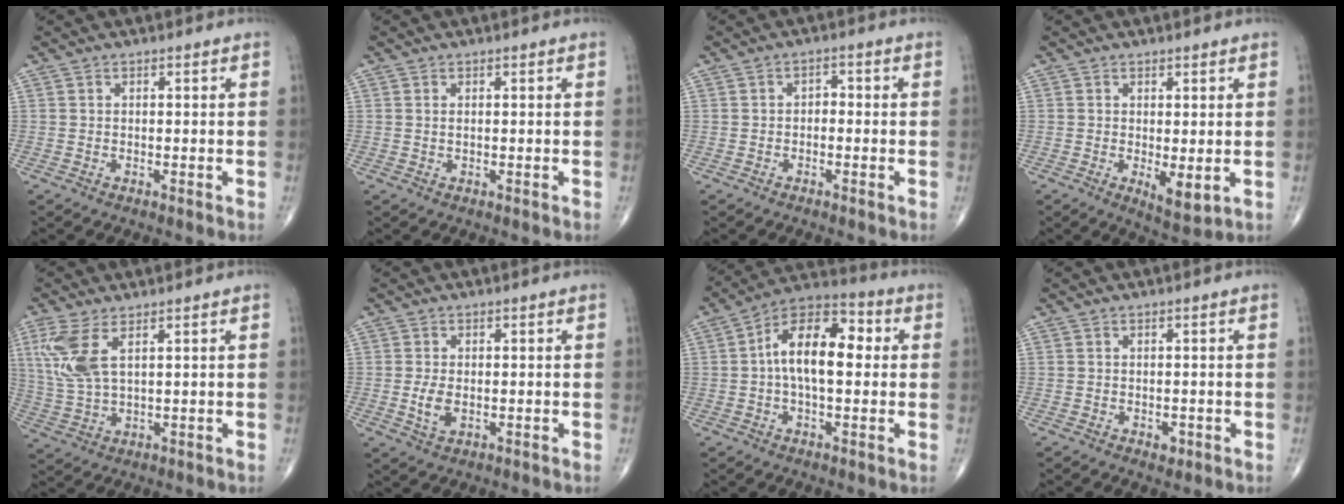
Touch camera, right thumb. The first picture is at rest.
{"total": 0.5, "force": [0.2, 0.2, 0.5], "torque": [-0.012, -0.001, 0.005]}
{"total": 1.8, "force": [-0.4, 1.3, 1.2], "torque": [-0.008, 0.011, -0.014]}
{"total": 4.6, "force": [-0.5, 1.7, 4.3], "torque": [-0.062, -0.017, 0.000]}
{"total": 8.4, "force": [3.3, 3.3, 6.9], "torque": [-0.174, -0.007, 0.077]}
{"total": 3.6, "force": [-0.3, 2.1, 2.9], "torque": [-0.060, -0.007, -0.003]}
{"total": 13.8, "force": [1.2, 7.1, 11.7], "torque": [-0.187, 0.034, 0.006]}
{"total": 1.4, "force": [-0.5, 0.9, 0.8], "torque": [-0.009, -0.001, -0.004]}